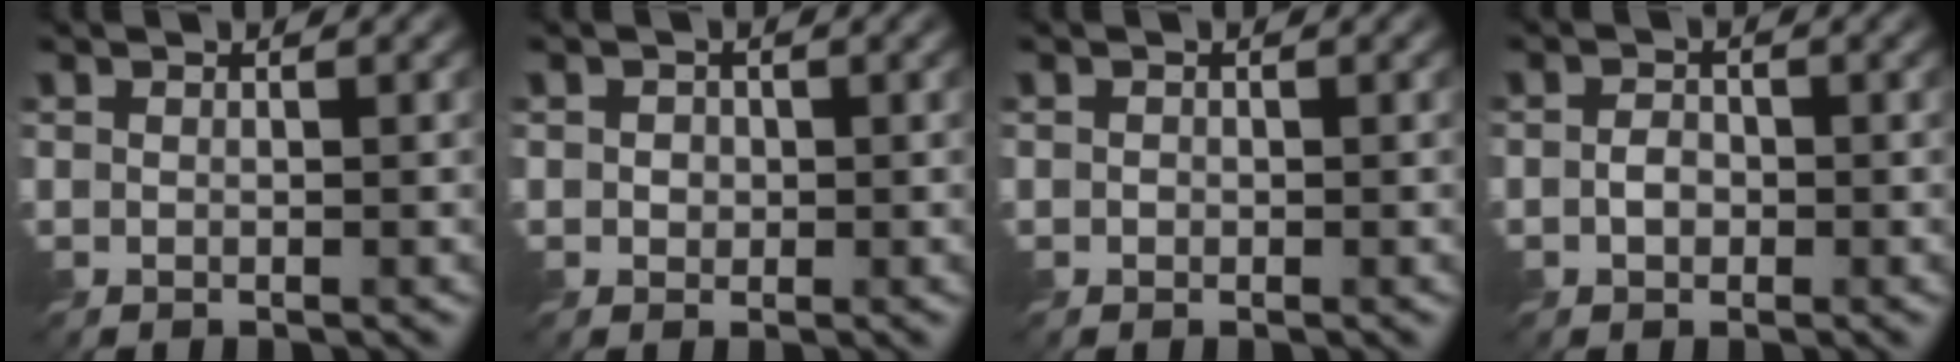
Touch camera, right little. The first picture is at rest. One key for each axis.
{"total": 1.3, "fx": 0.0, "fy": 1.2, "fz": 0.4, "tx": -0.008, "ty": 0.000, "tz": -0.002}
{"total": 0.6, "fx": -0.1, "fy": 0.5, "fz": 0.1, "tx": -0.002, "ty": -0.002, "tz": -0.003}
{"total": 1.6, "fx": -0.6, "fy": 1.2, "fz": 0.9, "tx": -0.017, "ty": -0.002, "tz": -0.017}